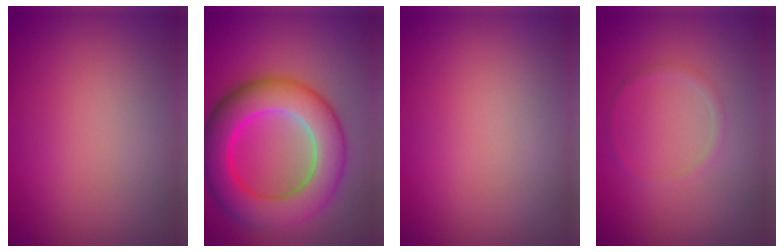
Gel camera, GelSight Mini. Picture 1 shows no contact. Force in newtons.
{"total": 8.8, "press": 8.8, "slide": 0.3}
{"total": 0.0}
{"total": 0.9, "press": 0.9, "slide": 0.1}